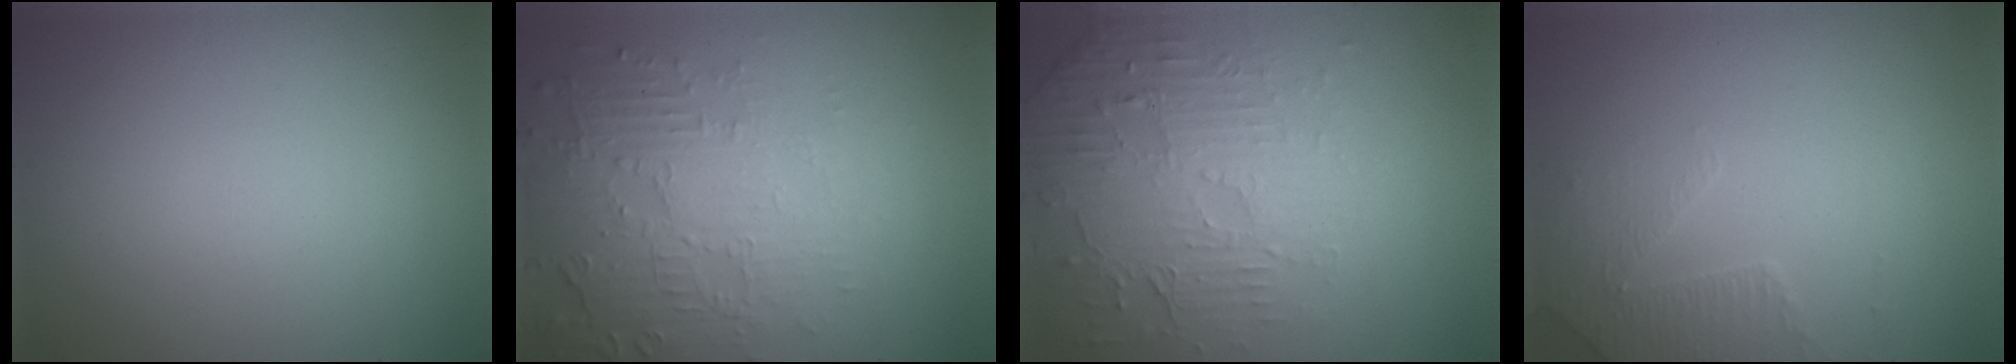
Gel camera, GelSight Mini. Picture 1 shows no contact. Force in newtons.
{"total": 5.5, "press": 3.7, "slide": 4.1}
{"total": 4.6, "press": 3.6, "slide": 2.8}
{"total": 2.3, "press": 2.2, "slide": 0.6}